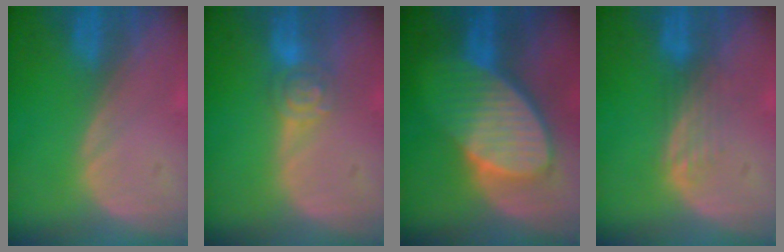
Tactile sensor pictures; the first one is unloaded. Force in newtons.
{"total": 4.6, "press": 4.0, "slide": 2.3}
{"total": 9.1, "press": 8.1, "slide": 4.0}
{"total": 3.3, "press": 2.8, "slide": 1.8}